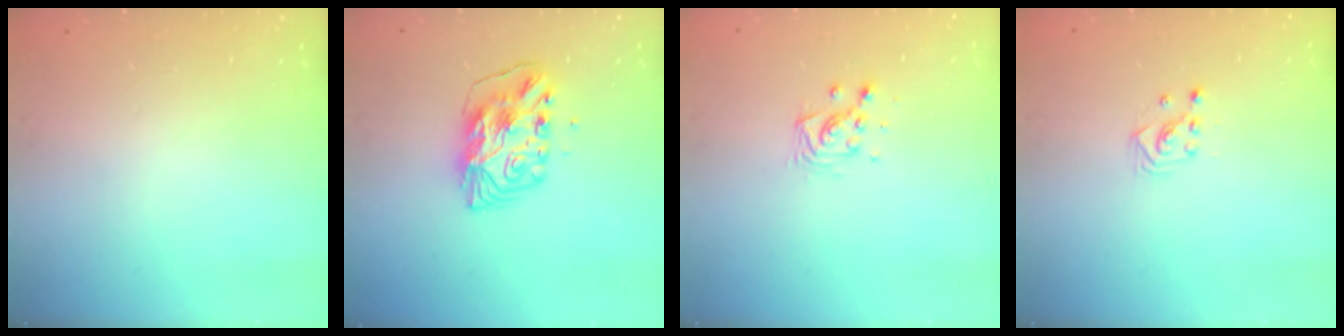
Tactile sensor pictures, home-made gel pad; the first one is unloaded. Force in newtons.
{"total": 10.3, "press": 10.3, "slide": 0.8}
{"total": 6.3, "press": 6.3, "slide": 0.3}
{"total": 2.2, "press": 2.2, "slide": 0.2}